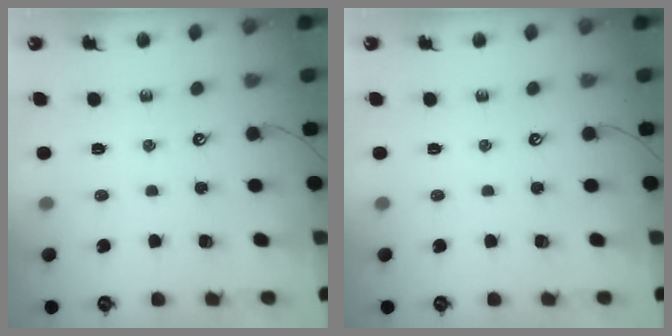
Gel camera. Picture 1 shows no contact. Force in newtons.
{"total": 0.0}